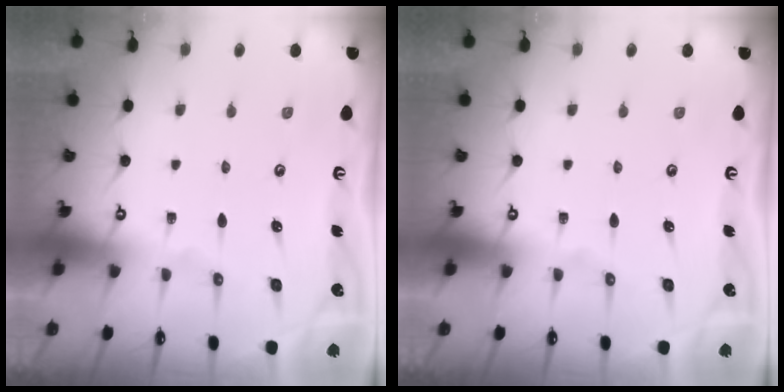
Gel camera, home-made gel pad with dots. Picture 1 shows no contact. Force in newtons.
{"total": 0.0}